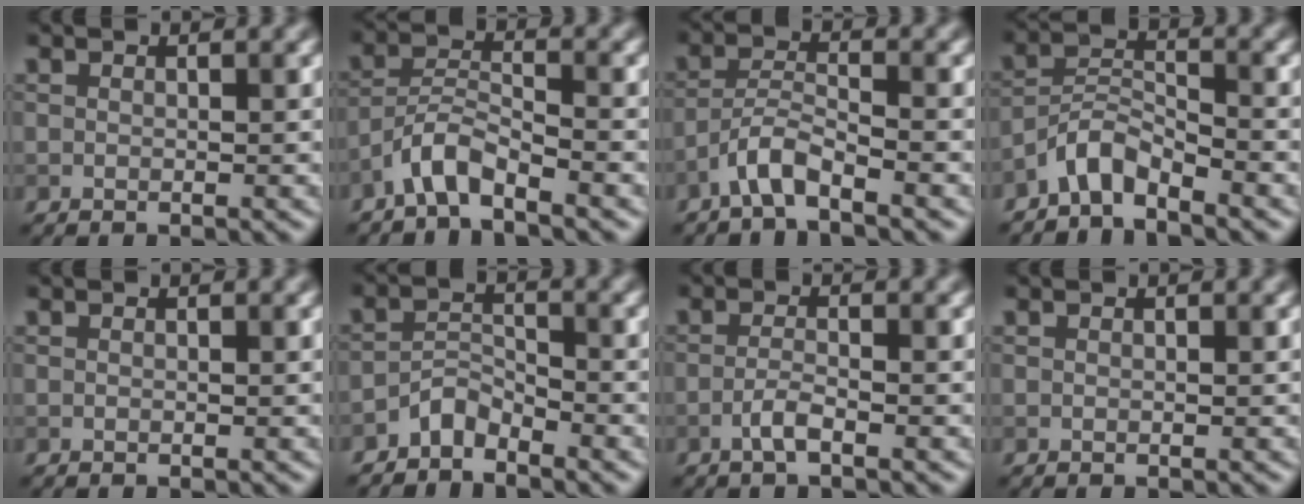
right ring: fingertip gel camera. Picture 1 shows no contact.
{"total": 3.2, "force": [-2.7, 0.6, 1.6], "torque": [-0.030, 0.011, -0.059]}
{"total": 3.0, "force": [-2.3, 0.5, 1.8], "torque": [-0.035, 0.011, -0.051]}
{"total": 3.2, "force": [-2.9, 0.8, 1.3], "torque": [-0.023, 0.012, -0.064]}
{"total": 0.0}
{"total": 2.2, "force": [-2.0, 0.7, 0.5], "torque": [-0.006, 0.013, -0.042]}
{"total": 1.7, "force": [-1.0, 0.3, 1.3], "torque": [-0.026, 0.006, -0.023]}
{"total": 0.0}